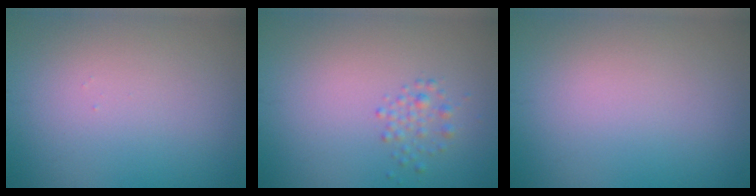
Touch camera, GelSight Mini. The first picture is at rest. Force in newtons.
{"total": 1.4, "press": 1.4, "slide": 0.1}
{"total": 0.0}